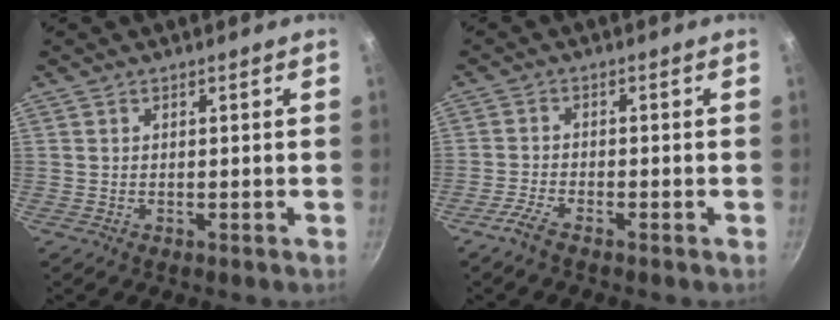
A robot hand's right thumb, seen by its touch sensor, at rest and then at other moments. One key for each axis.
{"total": 3.3, "fx": -2.6, "fy": 0.9, "fz": 1.9, "tx": -0.053, "ty": 0.018, "tz": -0.058}